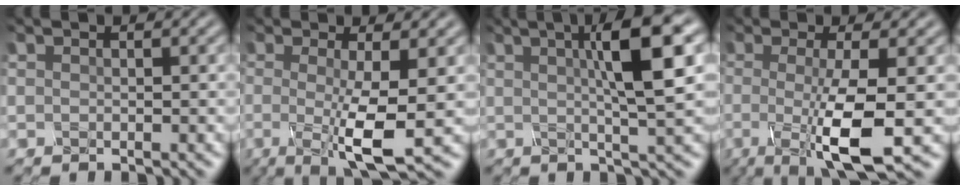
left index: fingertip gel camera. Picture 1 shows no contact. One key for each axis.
{"total": 6.1, "fx": -1.2, "fy": 1.1, "fz": 5.8, "tx": -0.088, "ty": -0.013, "tz": -0.022}
{"total": 7.7, "fx": 1.9, "fy": 1.6, "fz": 7.3, "tx": -0.095, "ty": 0.009, "tz": 0.025}
{"total": 7.2, "fx": -2.1, "fy": 1.3, "fz": 6.8, "tx": -0.101, "ty": -0.010, "tz": -0.039}